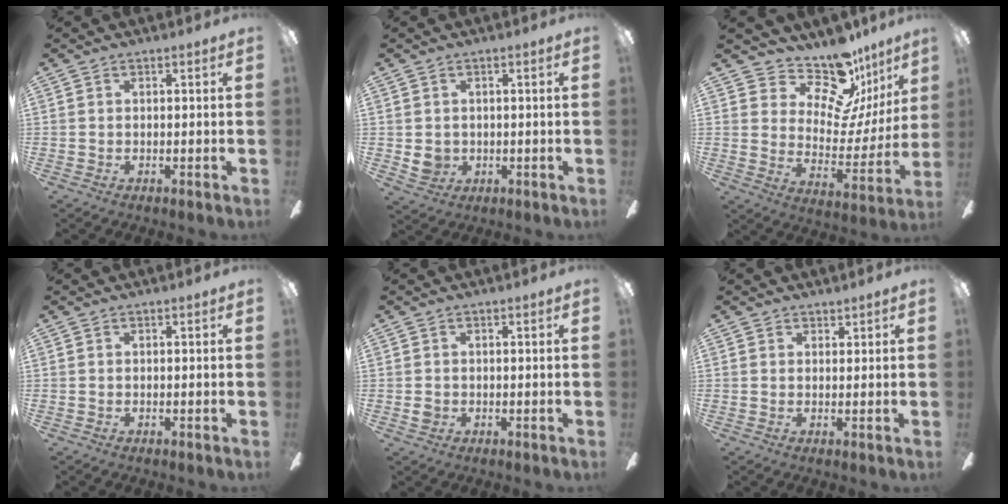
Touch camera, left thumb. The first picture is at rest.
{"total": 3.9, "force": [0.2, 3.7, 1.4], "torque": [-0.015, 0.003, 0.005]}
{"total": 16.3, "force": [13.1, 7.0, 6.6], "torque": [-0.113, -0.112, 0.229]}
{"total": 0.0}
{"total": 1.6, "force": [0.0, 1.5, 0.7], "torque": [-0.006, 0.002, -0.004]}
{"total": 1.5, "force": [1.3, 0.8, 0.0], "torque": [0.008, -0.005, 0.025]}